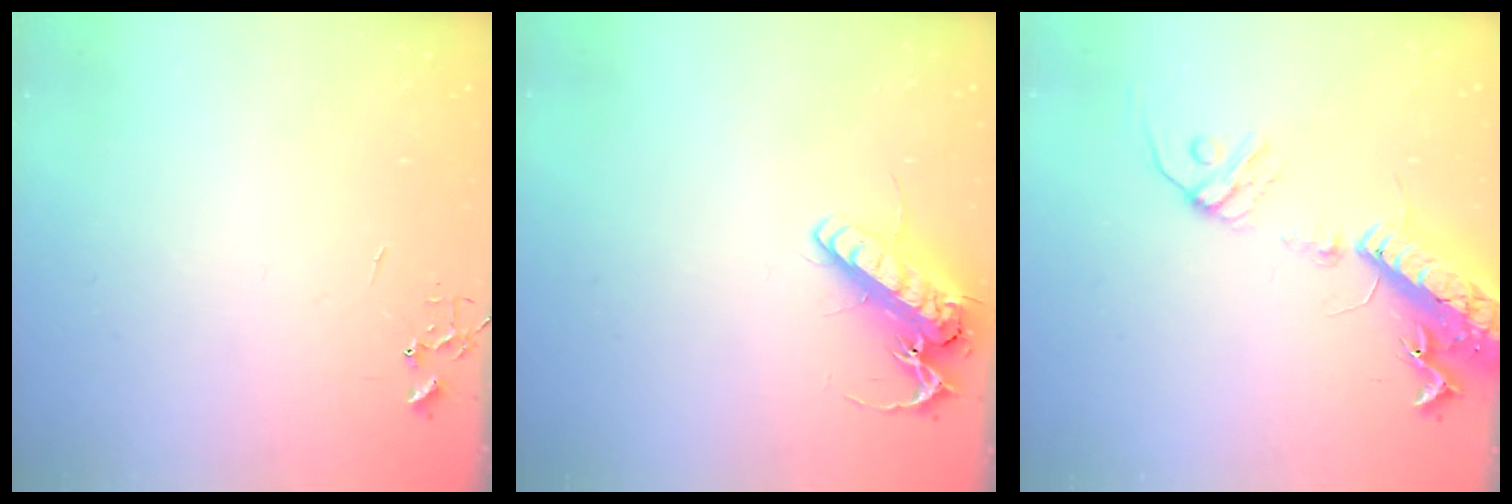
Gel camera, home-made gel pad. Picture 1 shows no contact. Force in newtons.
{"total": 14.6, "press": 14.4, "slide": 2.6}
{"total": 17.4, "press": 16.9, "slide": 4.1}